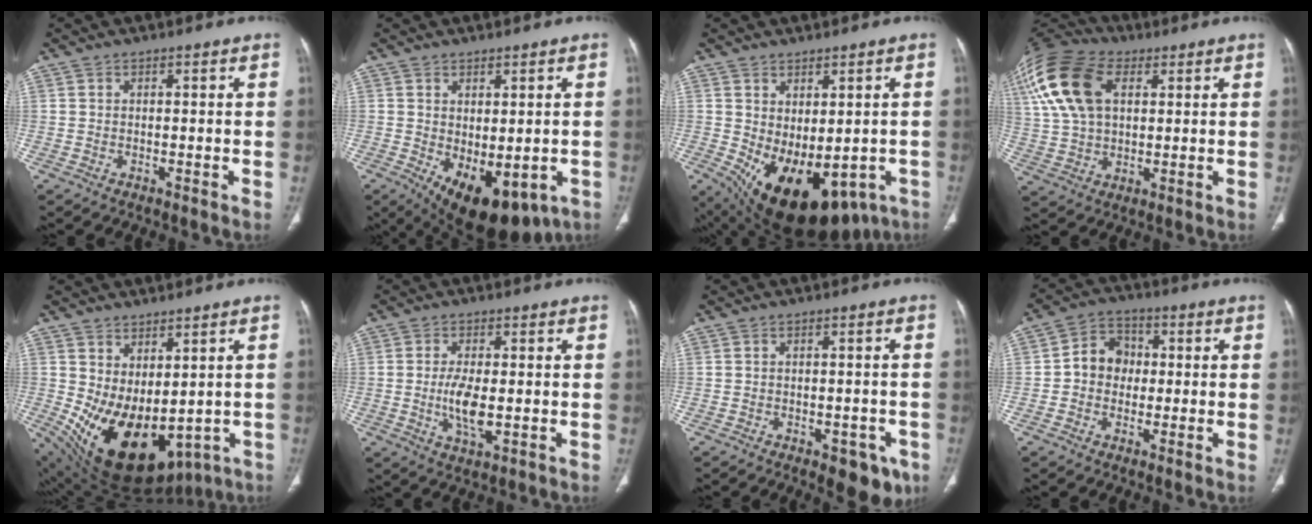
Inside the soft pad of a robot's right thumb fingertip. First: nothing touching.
{"total": 14.4, "force": [-5.5, 7.7, 10.8], "torque": [-0.142, -0.007, -0.057]}
{"total": 19.4, "force": [-7.3, 10.9, 14.3], "torque": [-0.199, -0.017, -0.073]}
{"total": 20.4, "force": [7.0, 12.7, 14.4], "torque": [-0.316, 0.018, 0.127]}
{"total": 18.6, "force": [-2.8, 11.1, 14.7], "torque": [-0.238, -0.018, -0.001]}
{"total": 6.5, "force": [-0.7, 2.6, 5.9], "torque": [-0.119, -0.009, -0.012]}
{"total": 7.4, "force": [-4.2, 3.6, 4.9], "torque": [-0.034, 0.013, -0.048]}
{"total": 7.3, "force": [-0.1, 6.3, 3.8], "torque": [-0.036, 0.022, -0.016]}